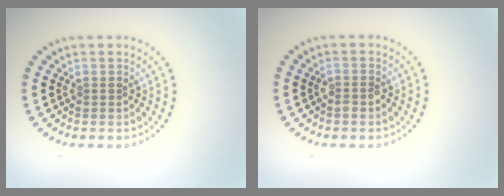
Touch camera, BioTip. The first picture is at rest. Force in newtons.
{"total": 1.0, "press": 1.0, "slide": 0.3}